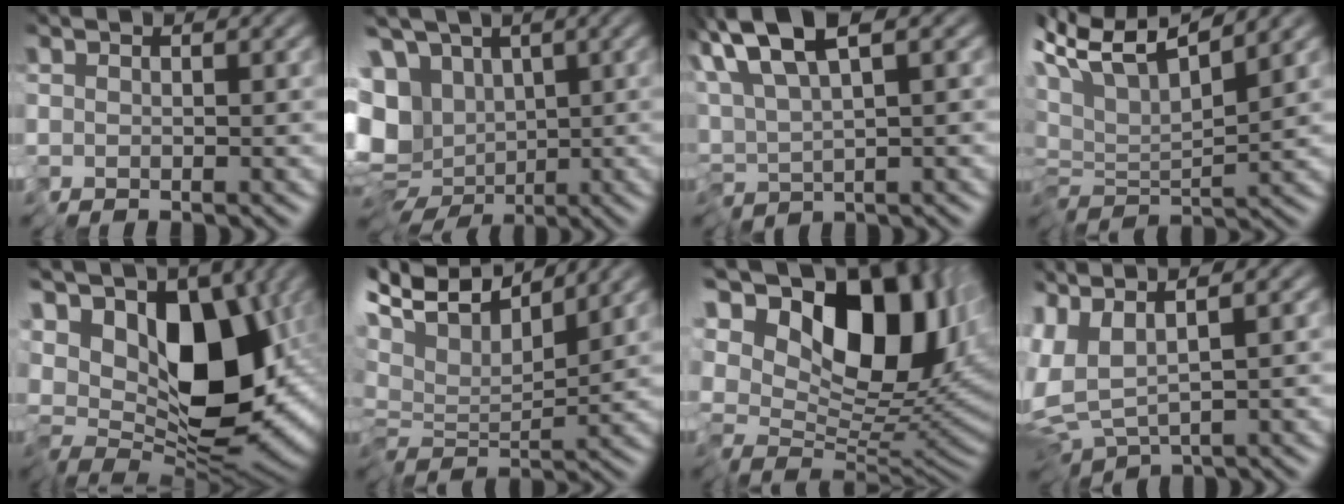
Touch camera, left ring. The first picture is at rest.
{"total": 13.9, "force": [-1.2, 11.5, 7.6], "torque": [-0.165, -0.012, -0.027]}
{"total": 7.8, "force": [4.5, 2.3, 5.9], "torque": [-0.140, 0.020, 0.086]}
{"total": 6.1, "force": [3.5, 1.0, 4.8], "torque": [-0.102, 0.014, 0.056]}
{"total": 11.9, "force": [2.2, 6.4, 9.8], "torque": [-0.148, -0.001, 0.037]}
{"total": 5.5, "force": [4.1, 0.5, 3.6], "torque": [-0.087, 0.014, 0.070]}
{"total": 14.8, "force": [6.1, 8.1, 10.7], "torque": [-0.177, 0.019, 0.109]}
{"total": 5.1, "force": [2.1, 1.4, 4.4], "torque": [-0.112, -0.001, 0.051]}